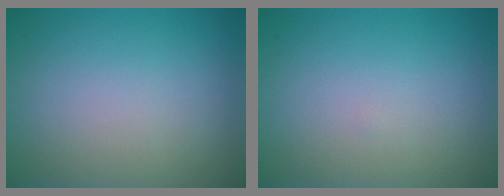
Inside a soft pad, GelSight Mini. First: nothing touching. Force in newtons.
{"total": 0.0}